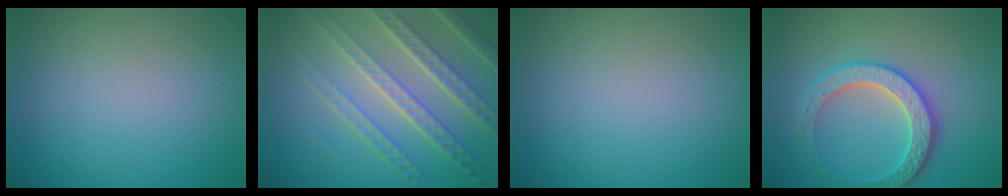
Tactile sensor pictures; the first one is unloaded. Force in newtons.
{"total": 7.2, "press": 5.5, "slide": 4.7}
{"total": 0.0}
{"total": 4.0, "press": 3.8, "slide": 1.1}